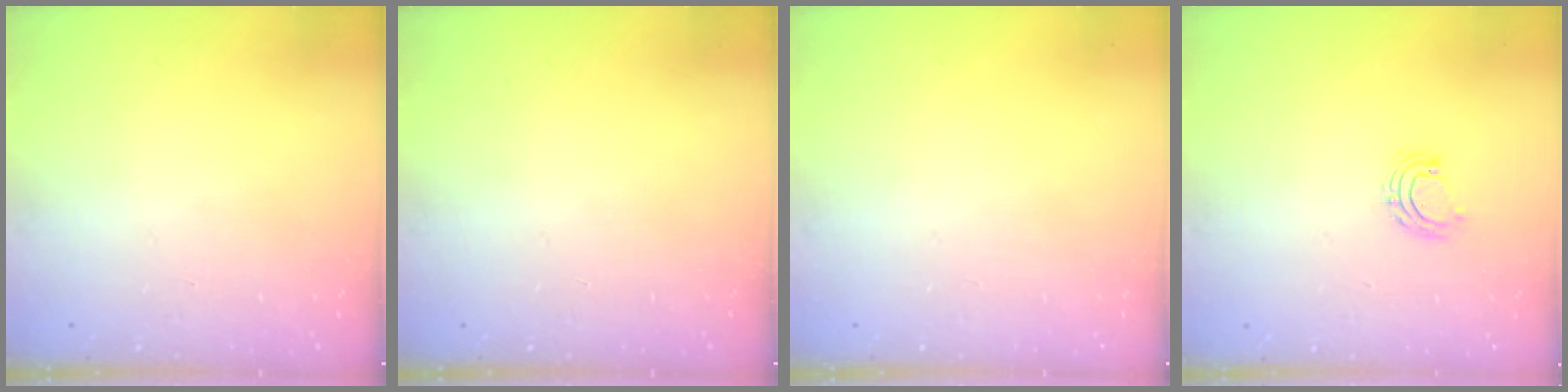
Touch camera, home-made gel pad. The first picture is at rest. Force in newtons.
{"total": 0.0}
{"total": 0.0}
{"total": 7.6, "press": 7.5, "slide": 0.9}